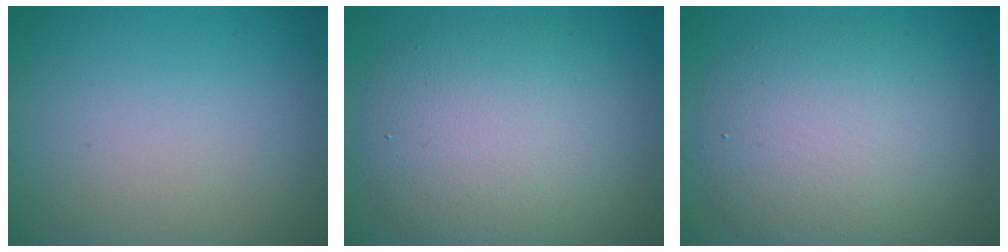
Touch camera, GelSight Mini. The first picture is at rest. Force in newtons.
{"total": 7.5, "press": 7.5, "slide": 0.4}
{"total": 6.8, "press": 6.8, "slide": 0.6}